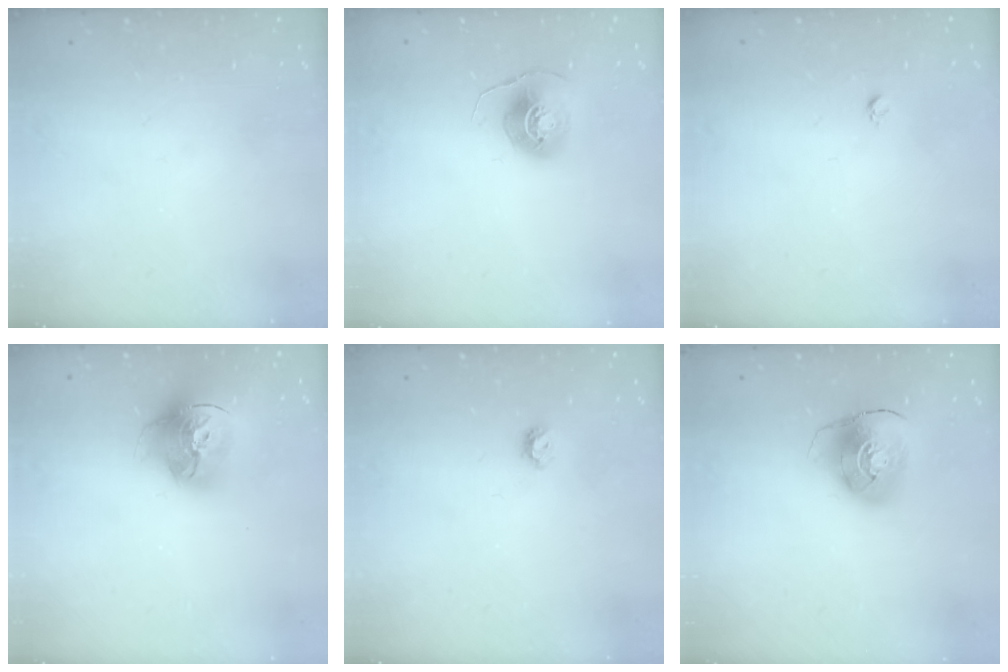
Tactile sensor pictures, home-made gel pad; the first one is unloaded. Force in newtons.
{"total": 6.8, "press": 6.8, "slide": 0.4}
{"total": 2.7, "press": 2.7, "slide": 0.3}
{"total": 17.9, "press": 17.9, "slide": 1.6}
{"total": 4.9, "press": 4.9, "slide": 0.8}
{"total": 9.4, "press": 9.2, "slide": 1.5}